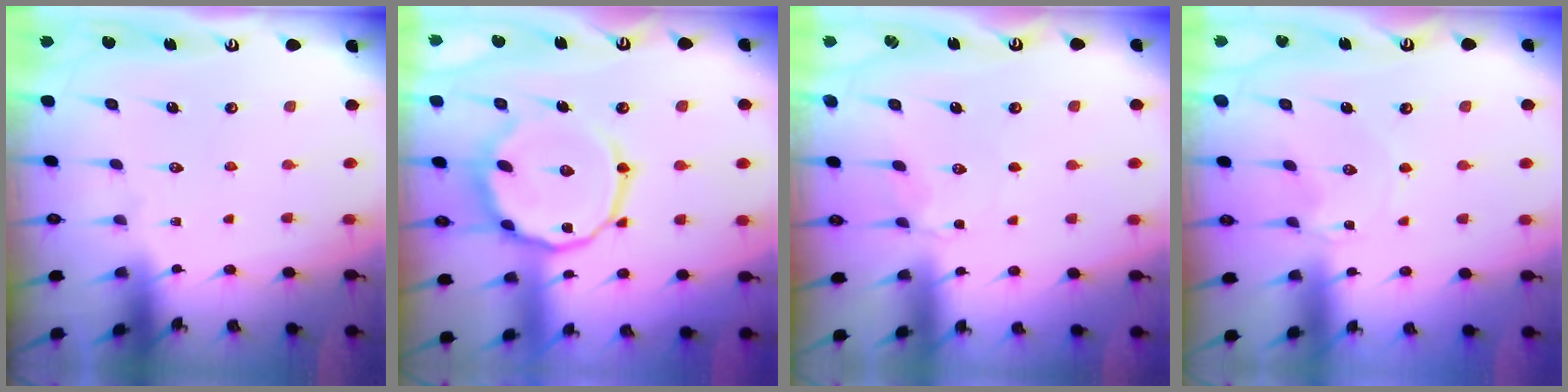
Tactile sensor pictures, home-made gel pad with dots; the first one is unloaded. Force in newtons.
{"total": 13.3, "press": 13.2, "slide": 1.4}
{"total": 2.6, "press": 2.5, "slide": 0.5}
{"total": 1.1, "press": 1.1, "slide": 0.2}